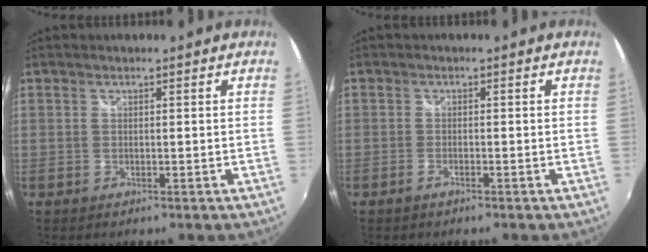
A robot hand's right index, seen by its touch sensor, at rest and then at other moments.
{"total": 1.1, "force": [-0.9, 0.3, 0.4], "torque": [-0.013, -0.002, -0.021]}